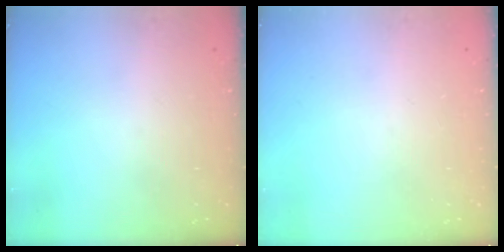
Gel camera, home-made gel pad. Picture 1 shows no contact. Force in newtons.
{"total": 0.0}